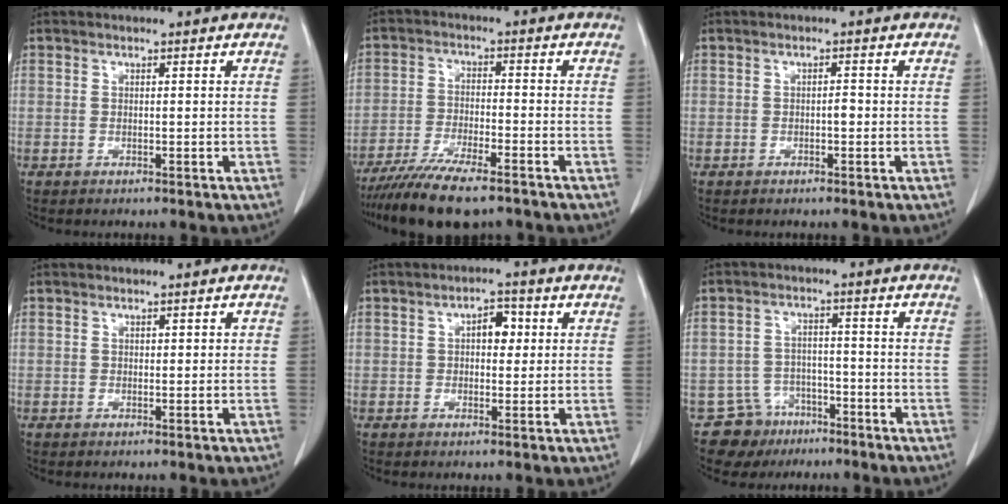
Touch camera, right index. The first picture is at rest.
{"total": 11.3, "force": [-9.1, 1.9, 6.4], "torque": [-0.104, -0.026, -0.150]}
{"total": 1.0, "force": [-0.2, 0.4, 0.9], "torque": [-0.013, 0.002, -0.005]}
{"total": 0.9, "force": [0.2, 0.5, 0.7], "torque": [-0.010, 0.007, 0.006]}
{"total": 3.6, "force": [0.8, 1.9, 2.9], "torque": [-0.042, 0.012, 0.011]}
{"total": 6.3, "force": [-4.4, 4.5, -0.4], "torque": [0.016, 0.016, -0.070]}